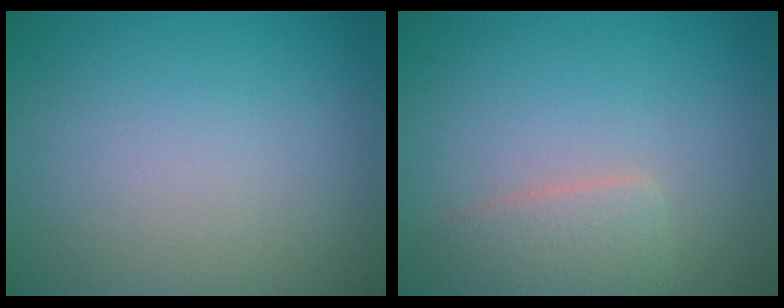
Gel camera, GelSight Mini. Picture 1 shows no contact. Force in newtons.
{"total": 2.5, "press": 2.5, "slide": 0.1}